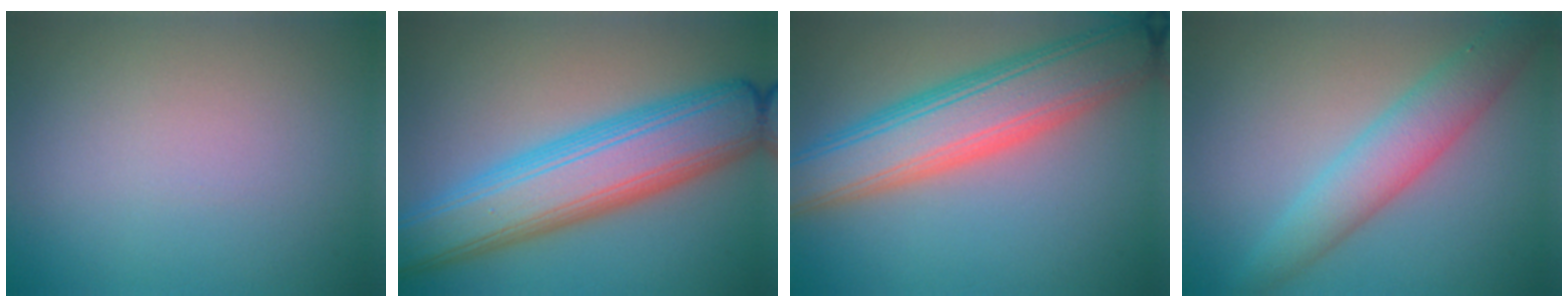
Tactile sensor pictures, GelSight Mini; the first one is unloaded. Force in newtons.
{"total": 10.0, "press": 10.0, "slide": 0.2}
{"total": 8.5, "press": 8.5, "slide": 0.4}
{"total": 4.7, "press": 4.7, "slide": 0.0}